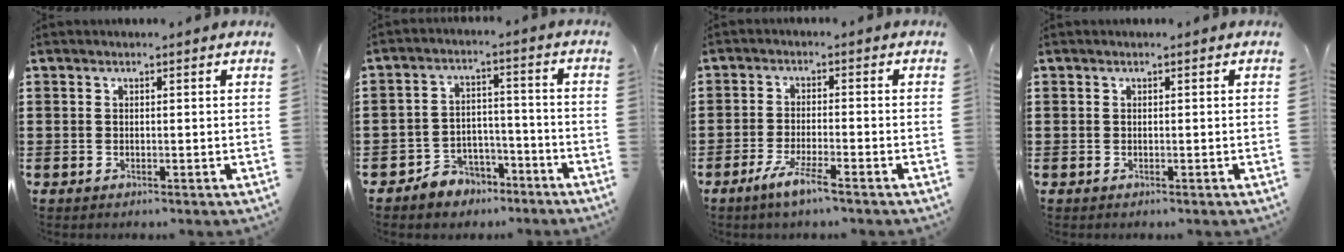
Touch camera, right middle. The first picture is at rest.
{"total": 5.0, "force": [-4.3, 2.4, 0.2], "torque": [-0.012, 0.018, -0.088]}
{"total": 4.5, "force": [-3.2, 0.3, 3.2], "torque": [-0.066, -0.006, -0.059]}
{"total": 0.0}